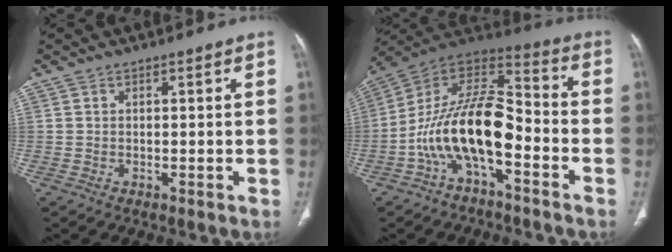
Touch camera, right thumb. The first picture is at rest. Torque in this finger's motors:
{"motor_torque": [0.97, 0.91, 1.94, -0.83, 0.37]}